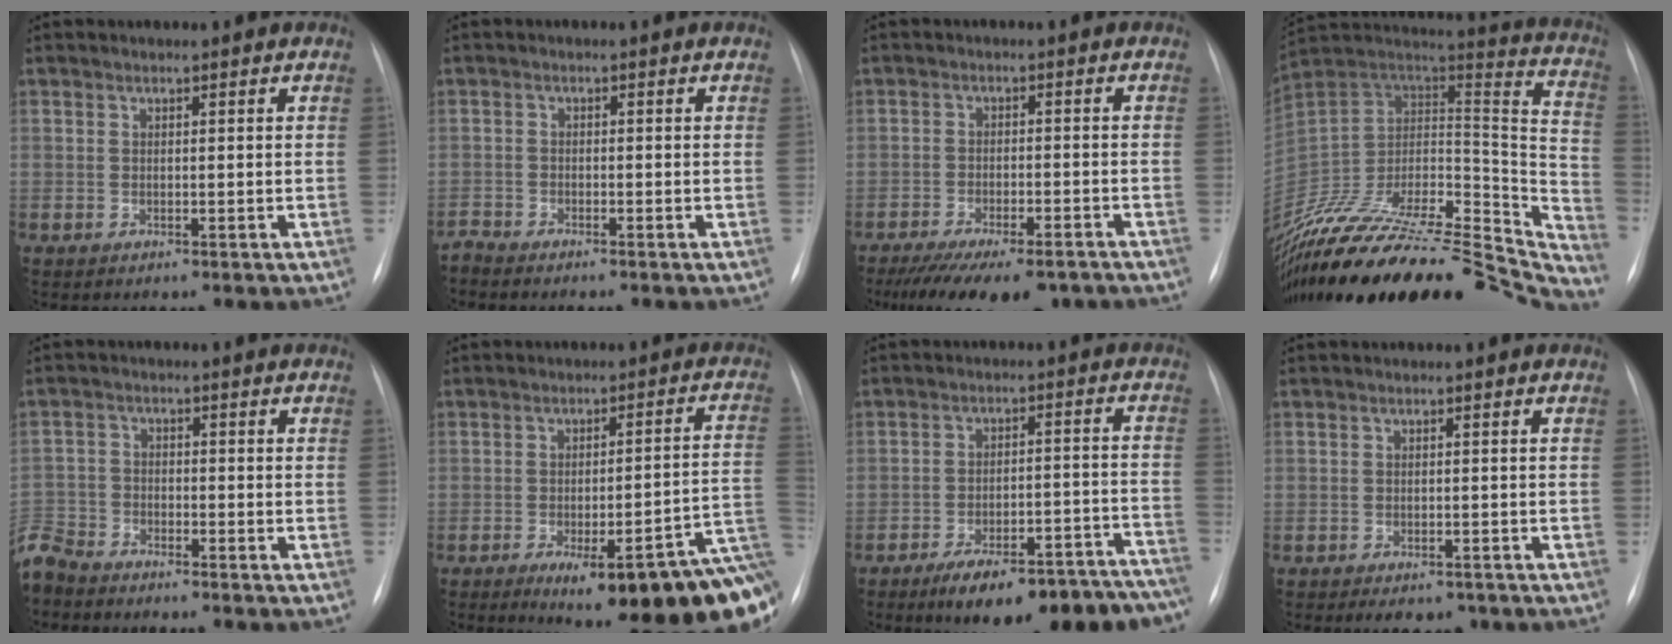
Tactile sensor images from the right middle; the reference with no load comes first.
{"total": 1.7, "force": [-1.7, 0.0, -0.1], "torque": [0.000, -0.005, -0.031]}
{"total": 15.6, "force": [-12.2, 4.9, 8.4], "torque": [-0.147, -0.019, -0.171]}
{"total": 41.7, "force": [-36.8, 10.1, 16.9], "torque": [-0.228, -0.044, -0.529]}
{"total": 7.2, "force": [-6.7, 2.4, 1.0], "torque": [-0.026, -0.008, -0.132]}
{"total": 22.1, "force": [-11.8, 3.5, 18.3], "torque": [-0.126, 0.004, -0.148]}
{"total": 20.1, "force": [-16.5, 5.5, 10.0], "torque": [-0.071, 0.041, -0.225]}
{"total": 5.3, "force": [-4.1, 2.5, 2.2], "torque": [-0.021, 0.001, -0.049]}